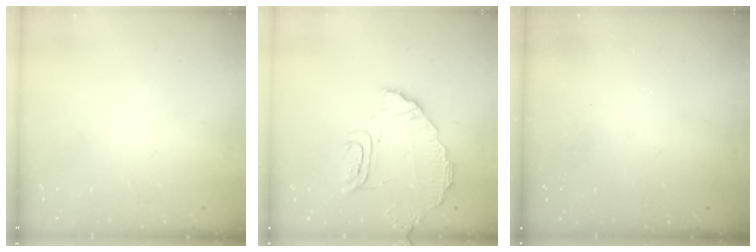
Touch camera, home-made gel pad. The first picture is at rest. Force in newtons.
{"total": 9.5, "press": 9.5, "slide": 1.1}
{"total": 2.9, "press": 2.8, "slide": 1.0}